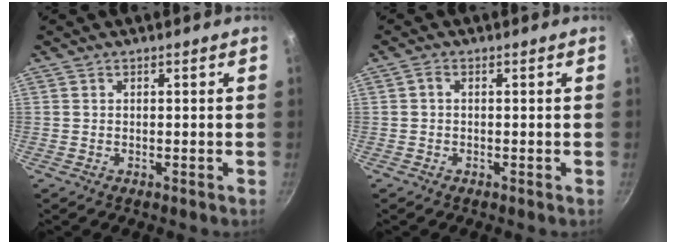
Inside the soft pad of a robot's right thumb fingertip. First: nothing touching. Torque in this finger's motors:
{"motor_torque": [-0.11, -0.38, -0.05, -0.16, 0.04]}